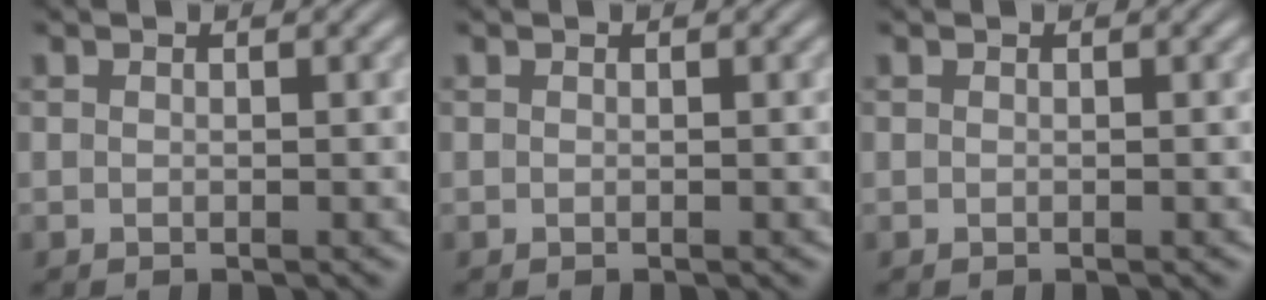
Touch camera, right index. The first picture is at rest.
{"total": 0.0}
{"total": 0.0}